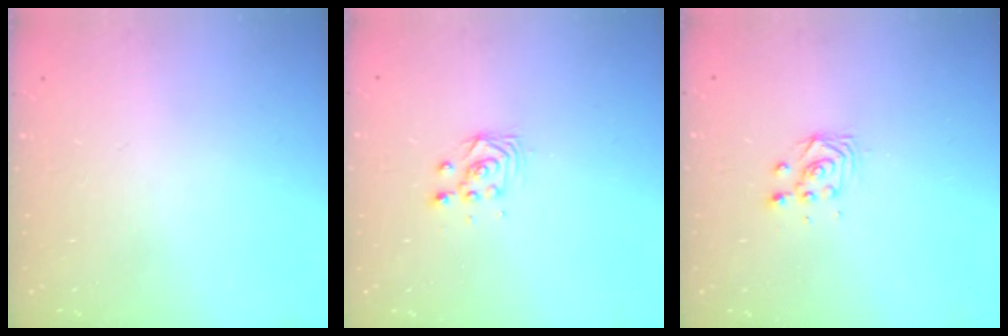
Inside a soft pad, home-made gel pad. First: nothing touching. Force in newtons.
{"total": 2.9, "press": 2.9, "slide": 0.4}
{"total": 2.9, "press": 2.9, "slide": 0.4}